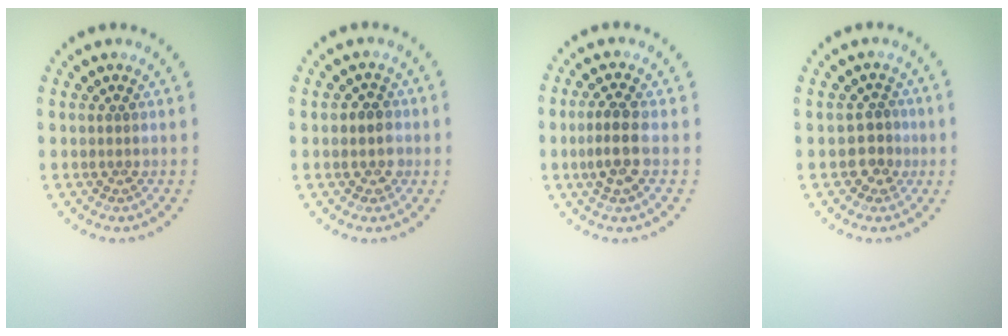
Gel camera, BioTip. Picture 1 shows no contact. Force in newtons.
{"total": 1.9, "press": 1.9, "slide": 0.6}
{"total": 2.7, "press": 2.5, "slide": 0.9}
{"total": 1.8, "press": 1.6, "slide": 0.9}